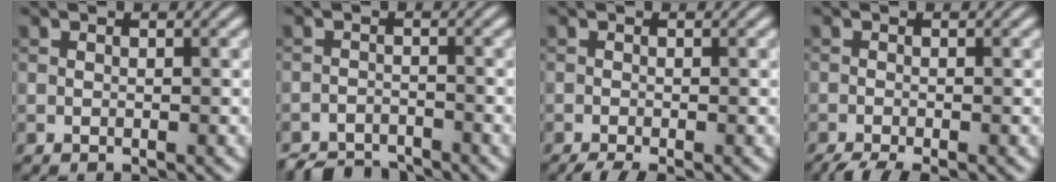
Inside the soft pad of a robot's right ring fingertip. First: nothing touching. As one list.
[{"total": 3.6, "force": [-3.4, 0.9, 0.6], "torque": [-0.004, -0.004, -0.065]}, {"total": 2.0, "force": [-1.5, 0.3, 1.3], "torque": [-0.021, -0.008, -0.029]}, {"total": 2.8, "force": [-2.2, 0.4, 1.7], "torque": [-0.030, -0.010, -0.043]}]